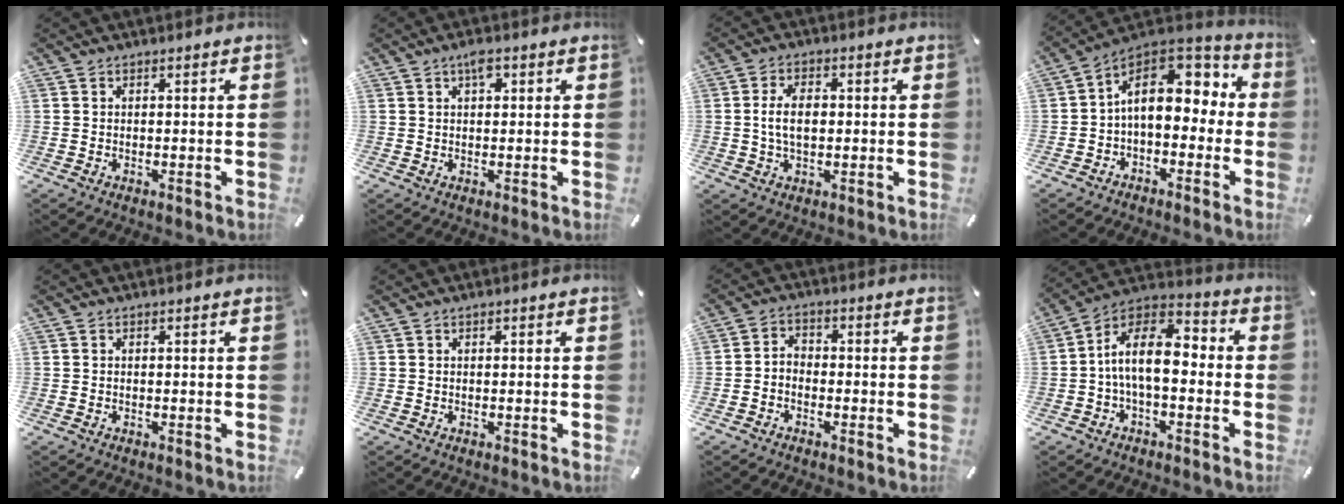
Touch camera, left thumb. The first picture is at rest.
{"total": 3.0, "force": [1.3, 1.5, 2.3], "torque": [-0.034, 0.000, 0.018]}
{"total": 6.6, "force": [0.2, 3.8, 5.4], "torque": [-0.110, 0.003, -0.002]}
{"total": 13.6, "force": [3.0, 9.0, 9.7], "torque": [-0.156, -0.013, 0.049]}
{"total": 0.0}
{"total": 0.0}
{"total": 2.9, "force": [-2.2, 1.7, 0.8], "torque": [-0.015, 0.016, -0.044]}
{"total": 12.6, "force": [-1.6, 7.2, 10.2], "torque": [-0.204, 0.011, -0.030]}